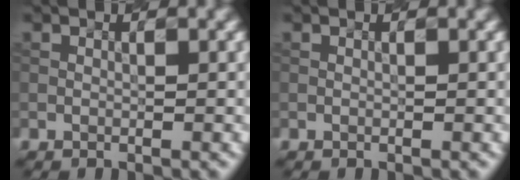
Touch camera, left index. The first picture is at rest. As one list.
[{"total": 0.0}]